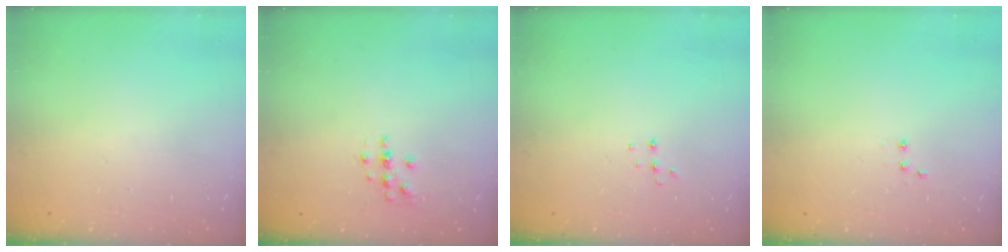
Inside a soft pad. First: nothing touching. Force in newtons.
{"total": 2.0, "press": 2.0, "slide": 0.2}
{"total": 3.8, "press": 3.8, "slide": 0.3}
{"total": 3.0, "press": 2.9, "slide": 0.7}